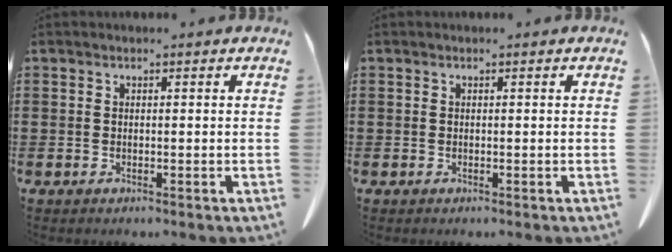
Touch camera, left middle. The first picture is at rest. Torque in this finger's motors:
{"motor_torque": [0.00, 0.00, 0.00, 0.00]}